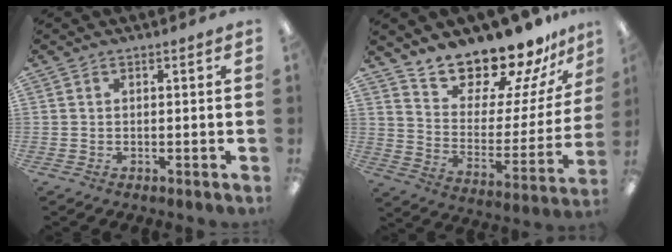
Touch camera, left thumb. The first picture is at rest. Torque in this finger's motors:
{"motor_torque": [0.81, 0.82, 1.47, -1.30, 0.04]}